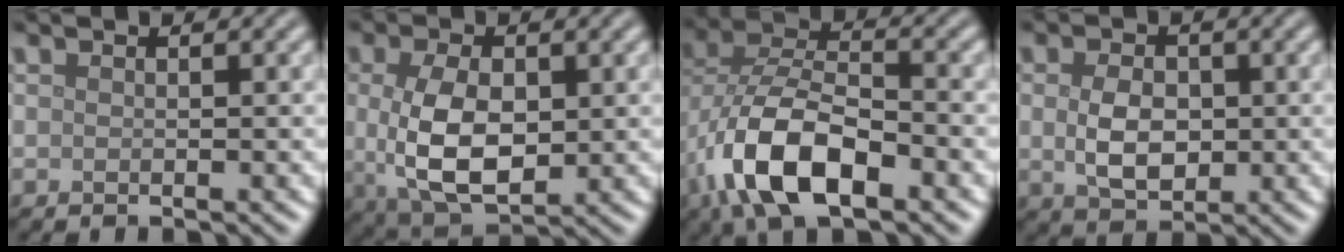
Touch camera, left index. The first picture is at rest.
{"total": 7.2, "force": [-0.1, 4.0, 6.0], "torque": [-0.129, -0.006, 0.003]}
{"total": 10.1, "force": [-4.2, 5.1, 7.6], "torque": [-0.160, -0.001, -0.084]}
{"total": 4.0, "force": [0.0, 2.7, 3.0], "torque": [-0.061, -0.002, 0.000]}